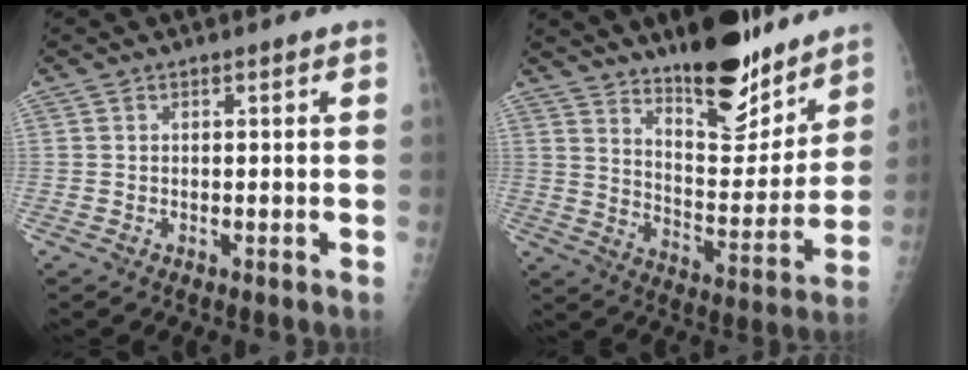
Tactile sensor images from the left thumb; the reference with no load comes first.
{"total": 17.1, "force": [13.3, 5.7, 9.1], "torque": [-0.090, -0.110, 0.212]}